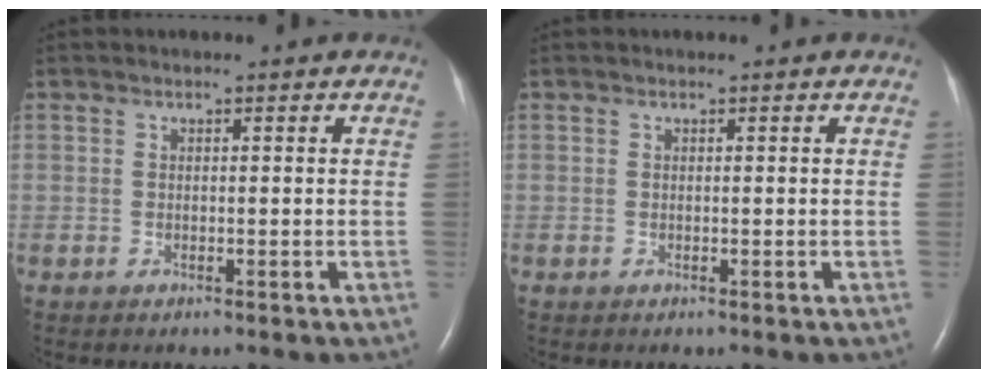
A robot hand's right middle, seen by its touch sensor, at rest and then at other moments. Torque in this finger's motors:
{"motor_torque": [0.07, 0.03, 0.00, 0.01]}